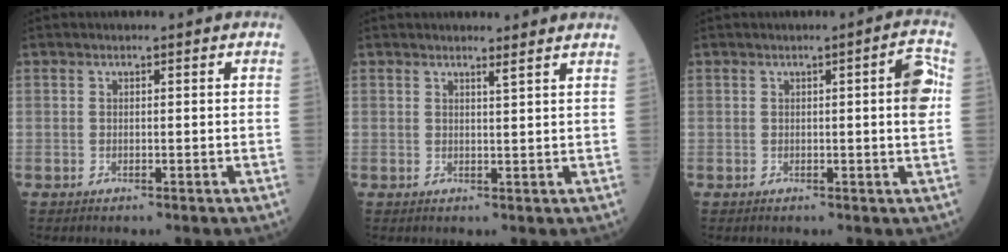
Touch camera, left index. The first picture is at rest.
{"total": 1.8, "force": [1.6, -0.7, 0.6], "torque": [-0.030, -0.014, 0.023]}
{"total": 4.1, "force": [0.5, 0.0, 4.1], "torque": [-0.050, 0.006, 0.004]}